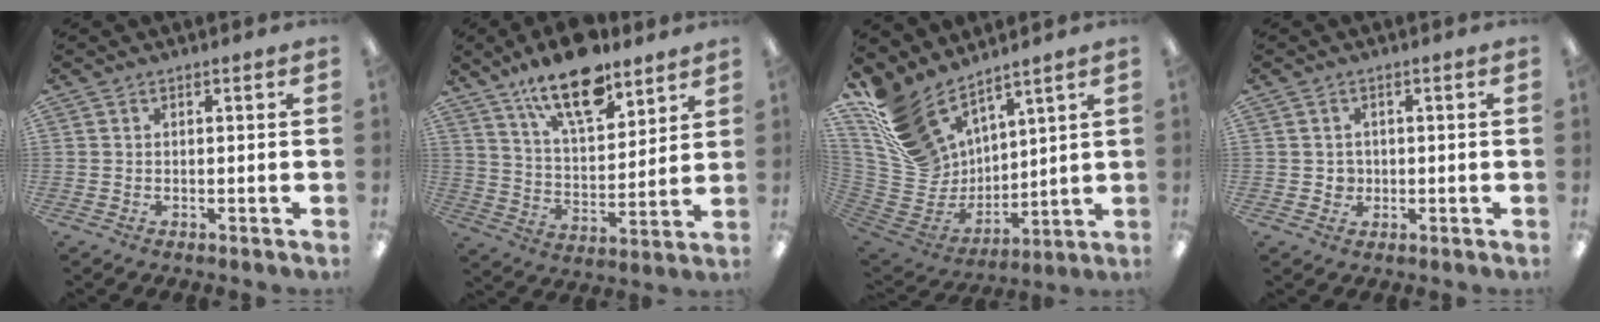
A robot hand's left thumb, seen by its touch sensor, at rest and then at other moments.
{"total": 16.3, "force": [12.2, 6.2, 8.9], "torque": [-0.147, -0.065, 0.209]}
{"total": 16.8, "force": [12.6, 9.6, 5.7], "torque": [-0.138, -0.080, 0.246]}
{"total": 2.2, "force": [0.3, 2.1, 0.3], "torque": [-0.002, 0.001, 0.001]}